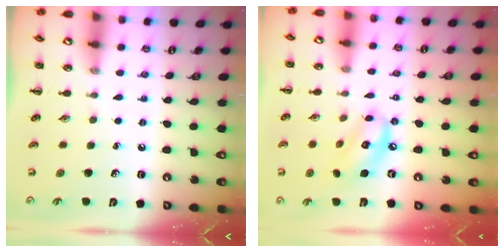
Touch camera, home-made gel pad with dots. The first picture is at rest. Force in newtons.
{"total": 10.2, "press": 10.1, "slide": 1.2}